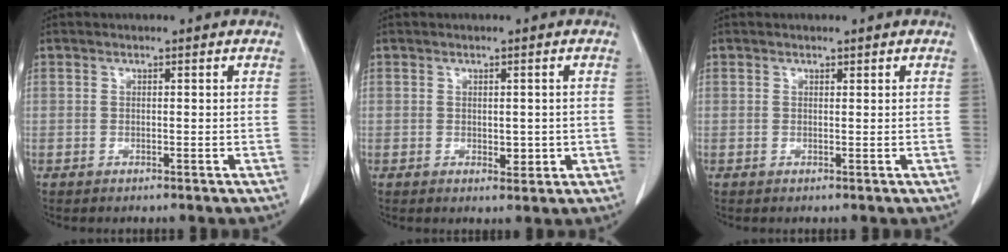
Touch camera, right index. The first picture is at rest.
{"total": 2.4, "force": [-0.3, 1.4, 1.9], "torque": [-0.020, -0.002, 0.003]}
{"total": 0.0}